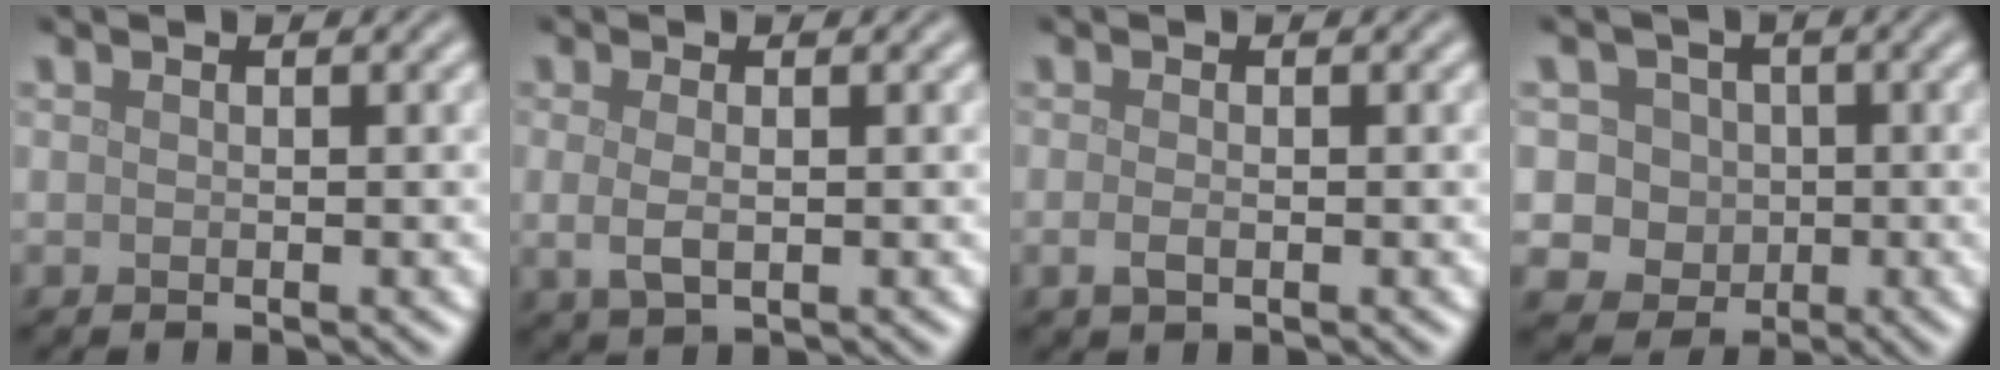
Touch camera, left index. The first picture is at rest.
{"total": 2.0, "force": [0.0, 0.8, 1.8], "torque": [-0.040, -0.005, -0.001]}
{"total": 1.1, "force": [-0.3, 0.5, 0.9], "torque": [-0.023, -0.004, -0.008]}
{"total": 5.5, "force": [0.8, 5.0, 2.2], "torque": [-0.017, 0.020, -0.006]}